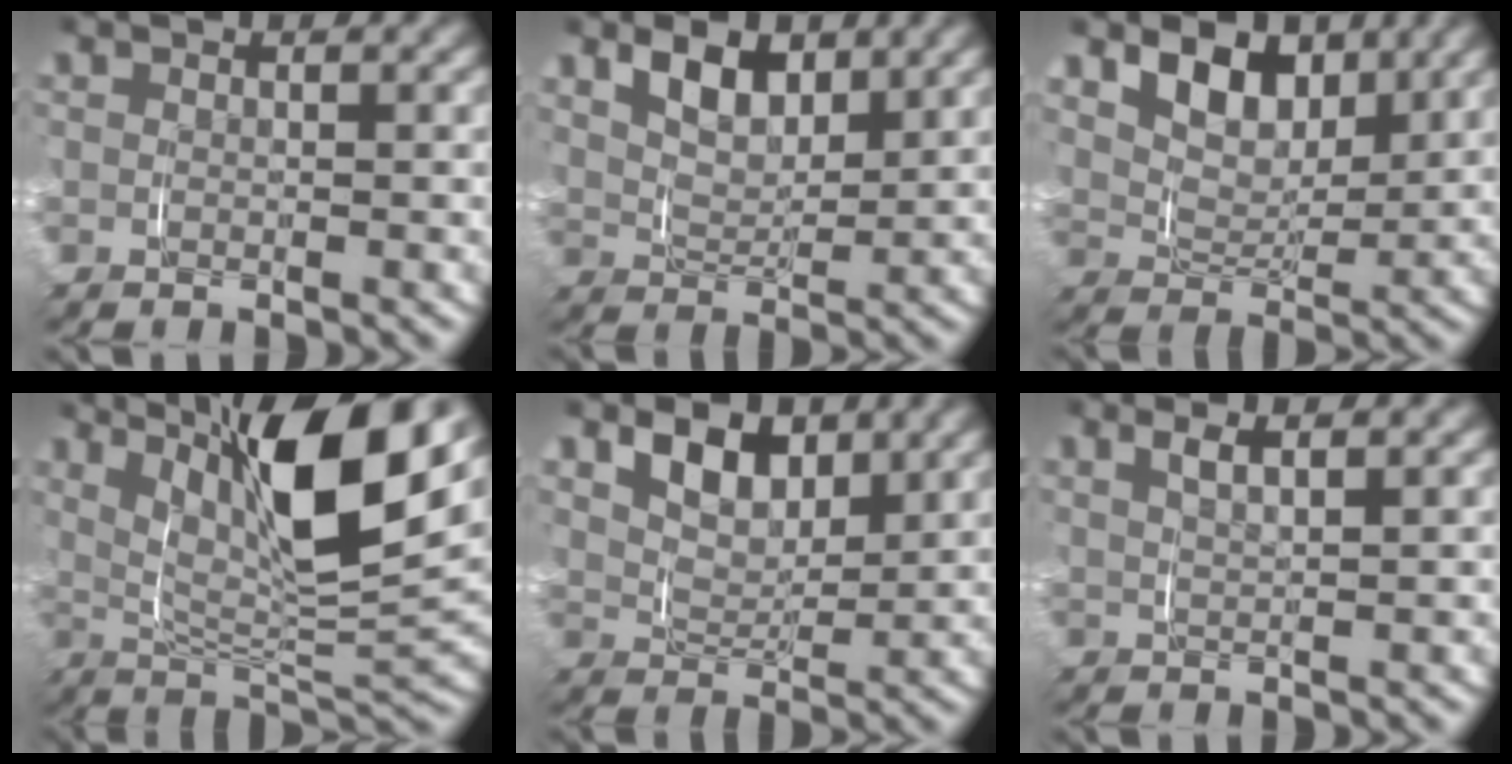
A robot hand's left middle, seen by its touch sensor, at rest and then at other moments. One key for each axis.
{"total": 5.0, "fx": 2.7, "fy": 3.0, "fz": 2.9, "tx": -0.055, "ty": 0.000, "tz": 0.043}
{"total": 6.0, "fx": 3.1, "fy": 3.8, "fz": 3.4, "tx": -0.070, "ty": 0.001, "tz": 0.054}
{"total": 12.3, "fx": 5.4, "fy": 4.1, "fz": 10.3, "tx": -0.157, "ty": 0.015, "tz": 0.079}
{"total": 5.3, "fx": 2.8, "fy": 3.3, "fz": 3.0, "tx": -0.055, "ty": 0.003, "tz": 0.047}
{"total": 2.3, "fx": 1.6, "fy": 0.5, "fz": 1.7, "tx": -0.029, "ty": 0.003, "tz": 0.029}